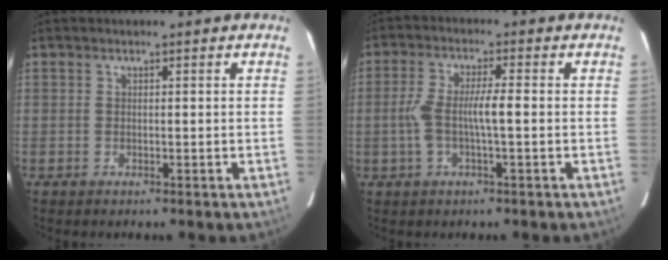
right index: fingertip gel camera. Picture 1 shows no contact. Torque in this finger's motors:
{"motor_torque": [0.18, -0.07, 0.17, 0.08]}